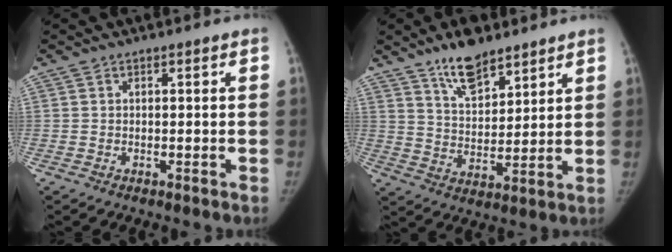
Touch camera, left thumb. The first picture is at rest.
{"total": 10.6, "force": [7.9, 4.2, 5.6], "torque": [-0.072, -0.053, 0.143]}